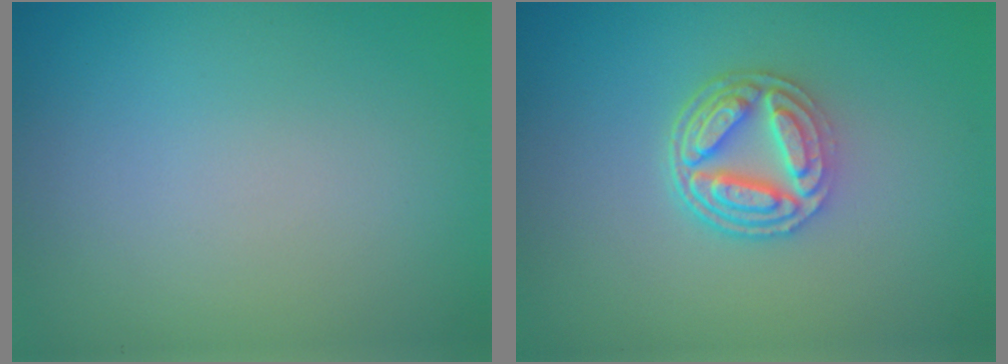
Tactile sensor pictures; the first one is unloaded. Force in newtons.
{"total": 5.0, "press": 3.8, "slide": 3.2}